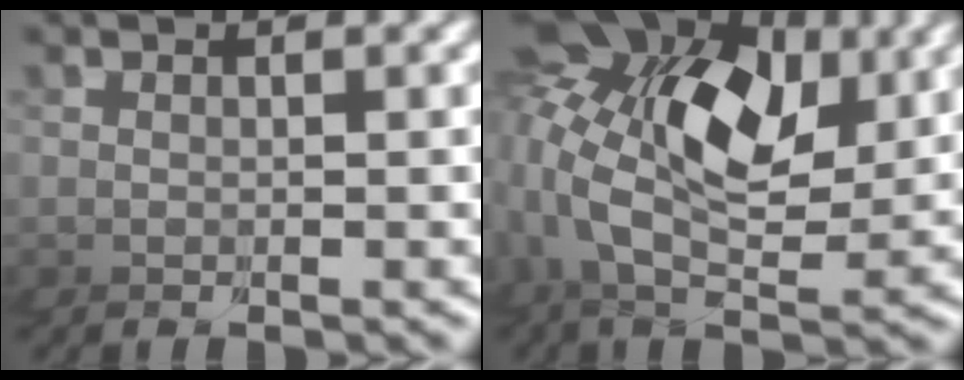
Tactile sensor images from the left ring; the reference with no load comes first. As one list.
[{"total": 8.4, "force": [2.9, 5.6, 5.6], "torque": [-0.104, 0.017, 0.029]}]